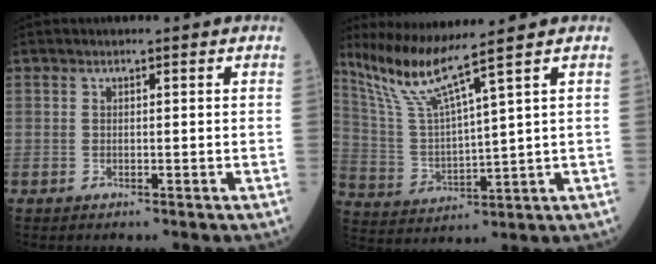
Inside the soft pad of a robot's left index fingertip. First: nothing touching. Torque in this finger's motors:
{"motor_torque": [0.67, -0.69, 0.07, 0.05]}